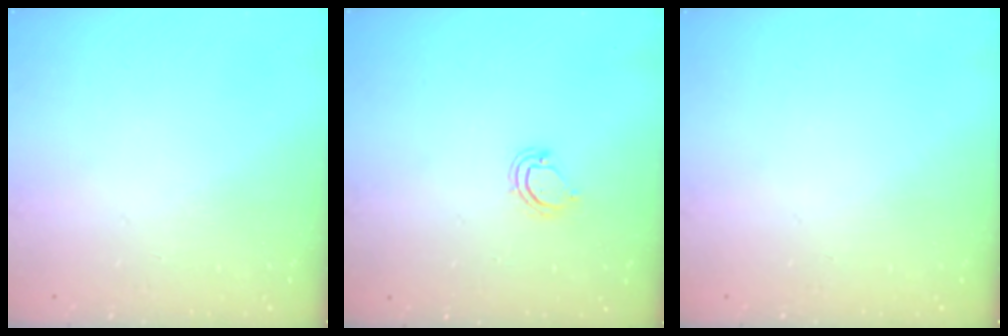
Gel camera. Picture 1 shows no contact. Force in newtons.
{"total": 4.4, "press": 4.4, "slide": 0.2}
{"total": 0.0}